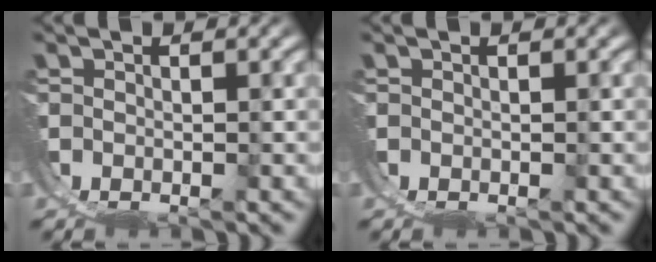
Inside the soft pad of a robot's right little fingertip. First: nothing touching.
{"total": 0.0}